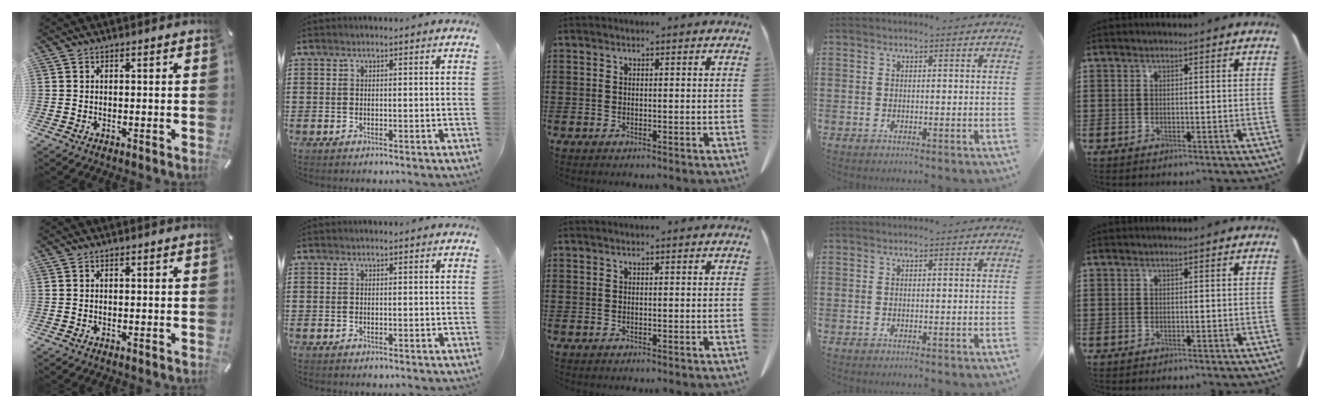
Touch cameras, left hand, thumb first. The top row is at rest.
{}